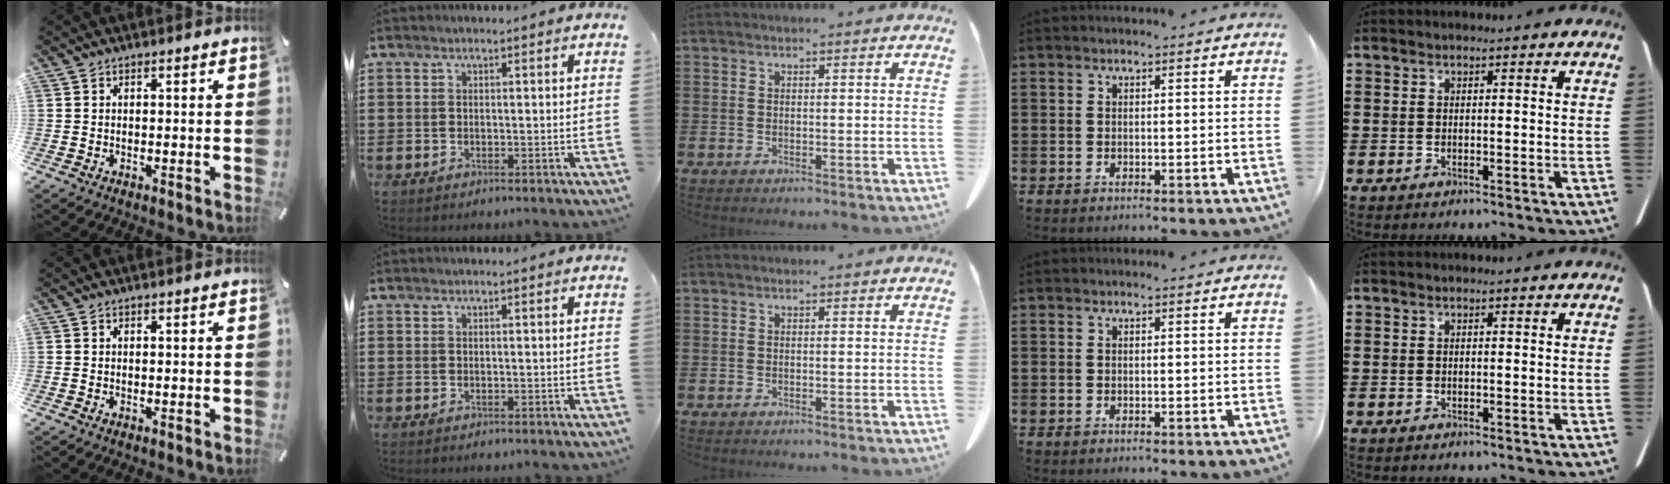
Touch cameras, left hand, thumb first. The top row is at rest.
{}